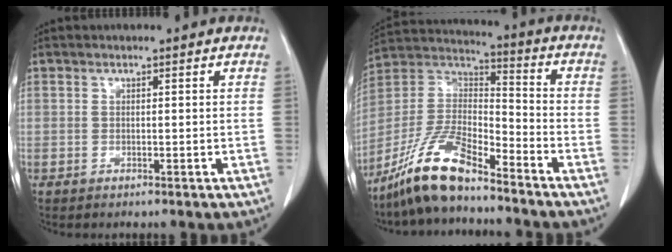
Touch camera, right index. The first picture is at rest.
{"total": 13.4, "force": [-10.4, 2.8, 8.0], "torque": [-0.166, 0.007, -0.198]}